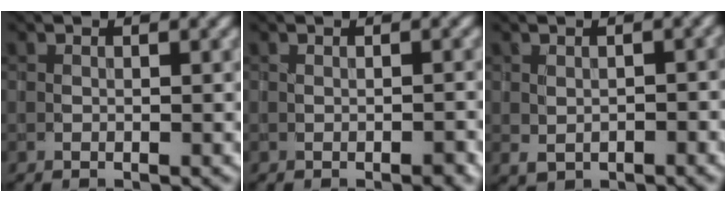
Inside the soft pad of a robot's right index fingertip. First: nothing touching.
{"total": 1.0, "force": [-0.4, 0.3, 0.8], "torque": [-0.013, -0.001, -0.007]}
{"total": 1.7, "force": [-0.5, 1.2, 1.1], "torque": [-0.018, -0.005, -0.002]}